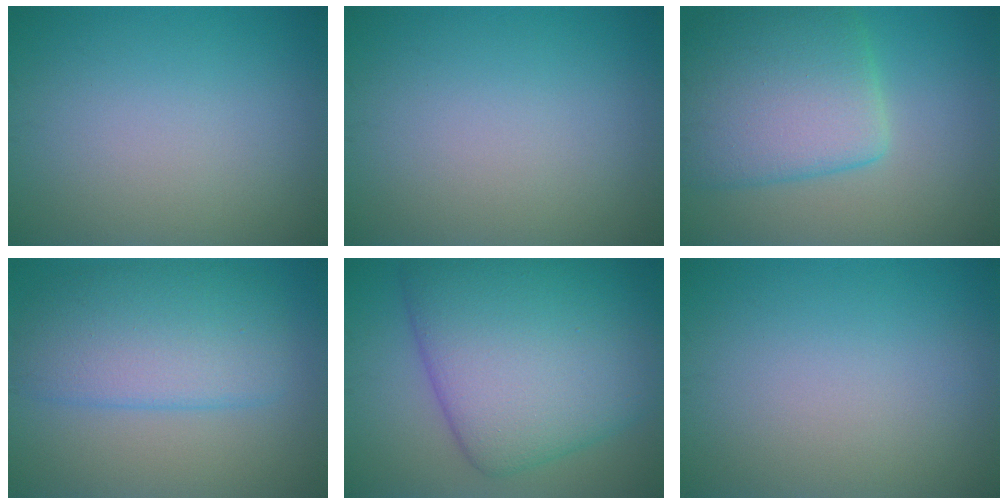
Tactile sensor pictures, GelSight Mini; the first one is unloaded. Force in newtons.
{"total": 0.0}
{"total": 8.2, "press": 8.2, "slide": 0.6}
{"total": 6.3, "press": 6.3, "slide": 0.2}
{"total": 12.3, "press": 12.3, "slide": 0.3}
{"total": 0.0}